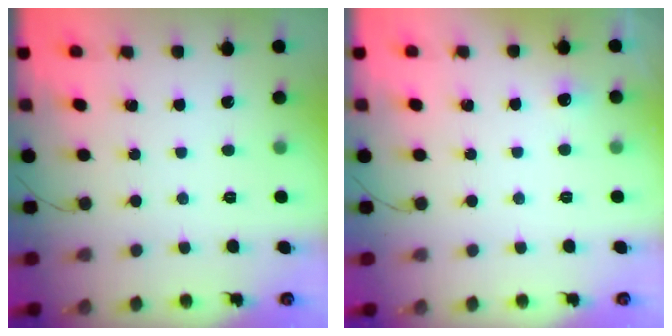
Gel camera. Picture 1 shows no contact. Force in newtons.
{"total": 3.2, "press": 2.9, "slide": 1.4}